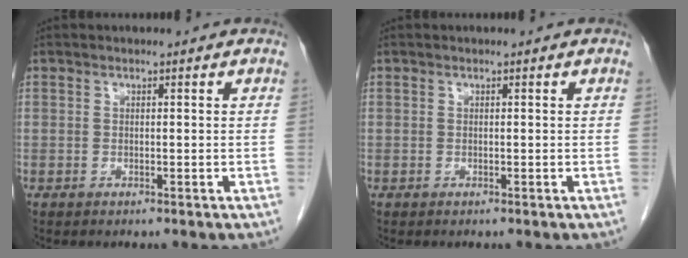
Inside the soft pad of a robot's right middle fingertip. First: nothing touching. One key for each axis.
{"total": 0.0}